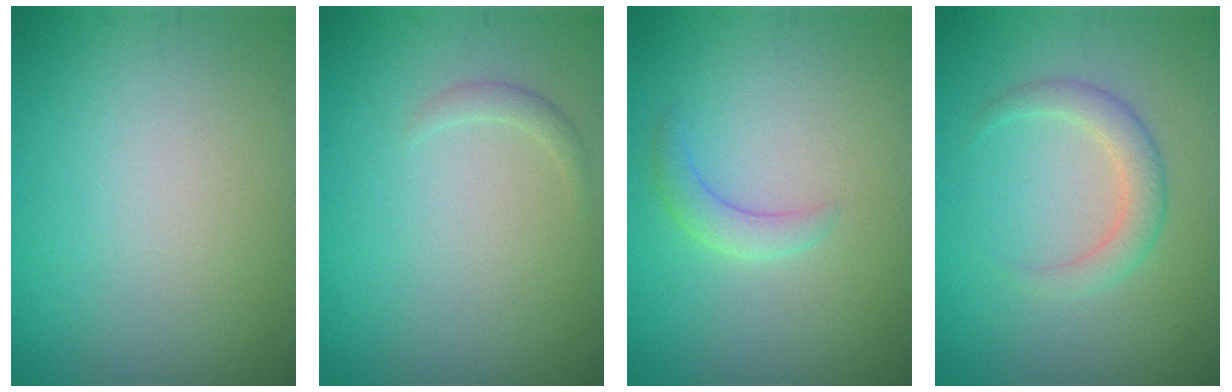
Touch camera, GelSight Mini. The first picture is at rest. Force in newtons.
{"total": 0.9, "press": 0.9, "slide": 0.1}
{"total": 1.8, "press": 1.8, "slide": 0.1}
{"total": 2.5, "press": 2.5, "slide": 0.2}